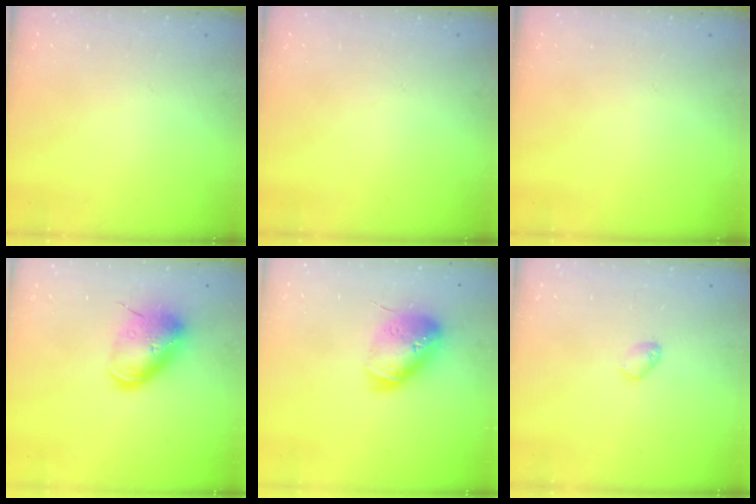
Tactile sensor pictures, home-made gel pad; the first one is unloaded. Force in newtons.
{"total": 0.0}
{"total": 0.0}
{"total": 11.8, "press": 11.6, "slide": 2.0}
{"total": 17.1, "press": 16.9, "slide": 2.4}
{"total": 3.1, "press": 3.1, "slide": 0.6}